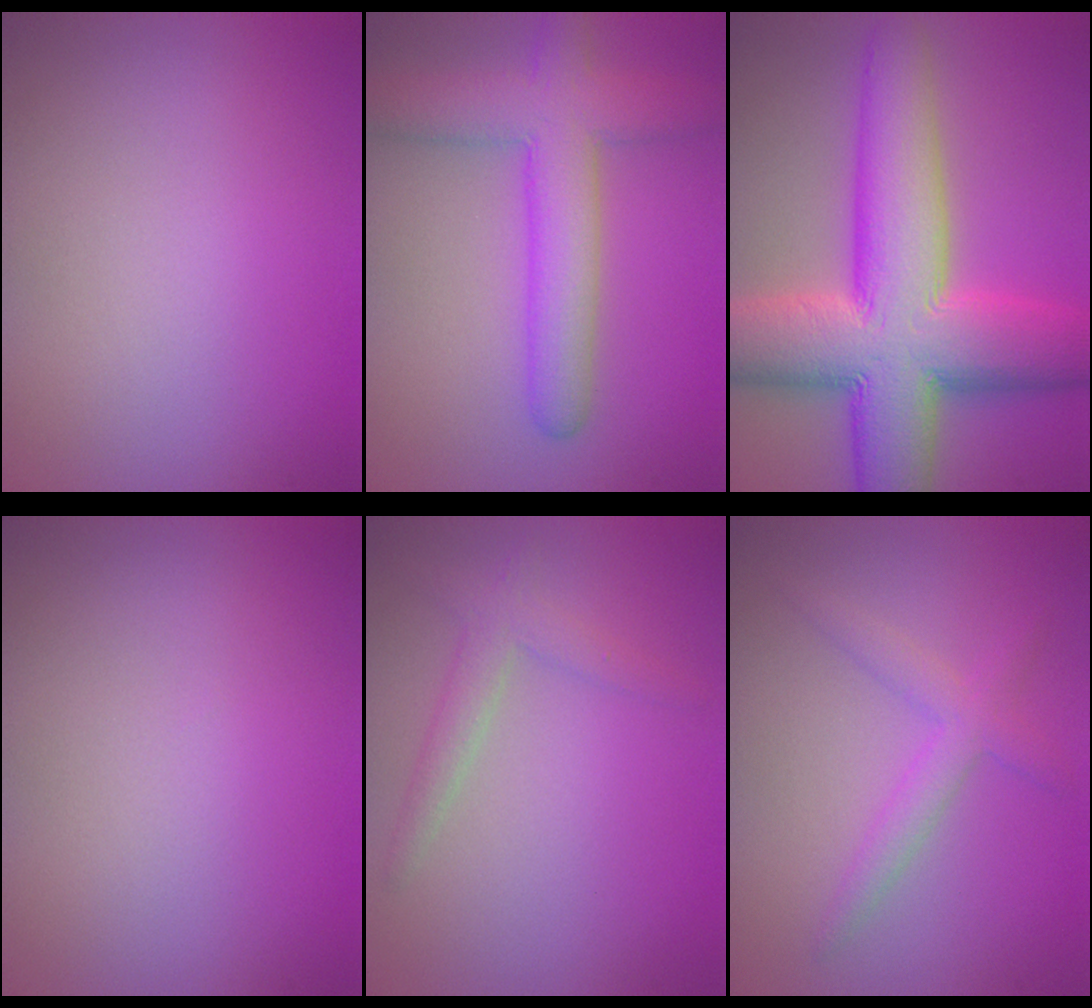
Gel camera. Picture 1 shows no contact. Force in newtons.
{"total": 6.3, "press": 6.3, "slide": 0.4}
{"total": 13.9, "press": 13.9, "slide": 0.3}
{"total": 0.0}
{"total": 2.1, "press": 2.1, "slide": 0.1}
{"total": 2.4, "press": 2.4, "slide": 0.2}